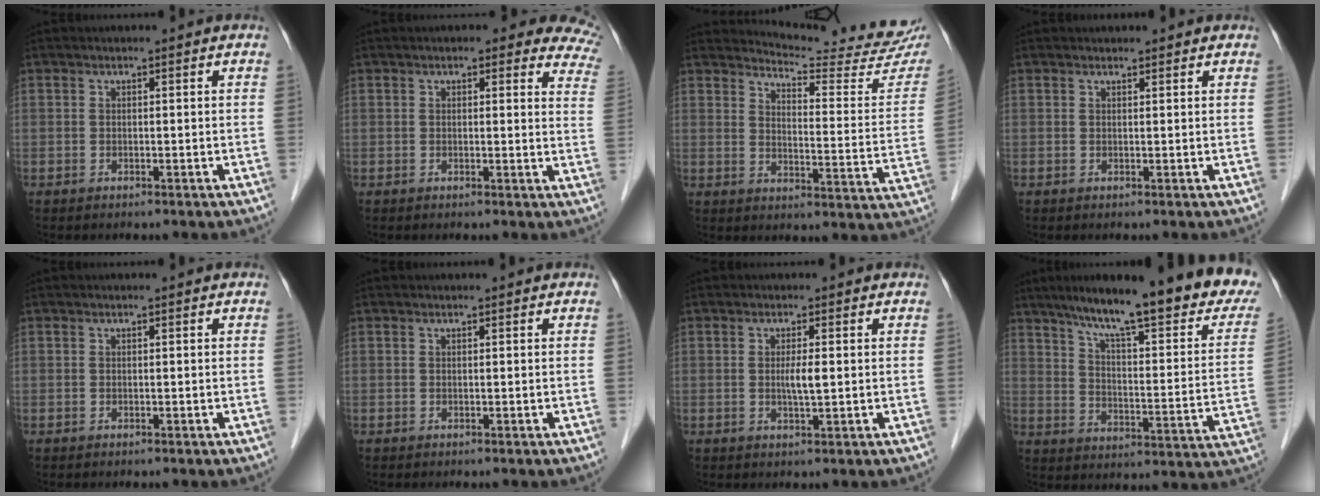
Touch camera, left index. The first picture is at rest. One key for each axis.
{"total": 11.2, "fx": 8.9, "fy": 3.9, "fz": 5.6, "tx": -0.026, "ty": -0.005, "tz": 0.066}
{"total": 16.7, "fx": 16.4, "fy": 0.0, "fz": 3.1, "tx": -0.043, "ty": -0.109, "tz": 0.186}
{"total": 1.5, "fx": 1.4, "fy": 0.5, "fz": 0.3, "tx": -0.008, "ty": 0.012, "tz": 0.019}
{"total": 0.0}
{"total": 0.0}
{"total": 2.2, "fx": 0.1, "fy": 0.2, "fz": 2.2, "tx": -0.044, "ty": -0.002, "tz": 0.003}
{"total": 25.0, "fx": 19.5, "fy": 3.4, "fz": 15.2, "tx": -0.223, "ty": -0.022, "tz": 0.261}